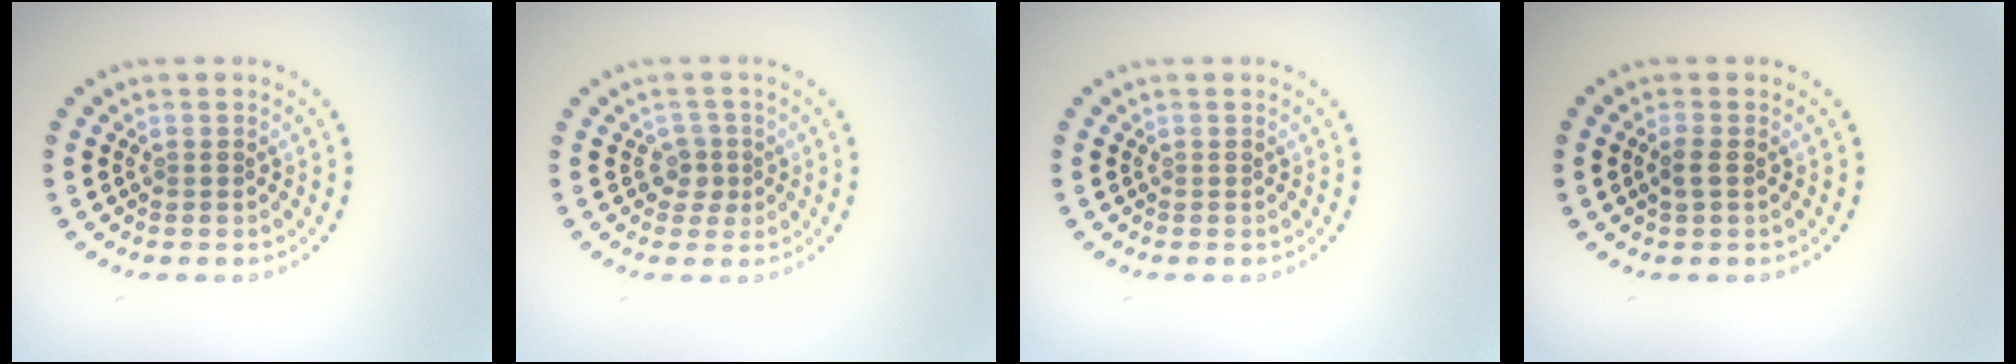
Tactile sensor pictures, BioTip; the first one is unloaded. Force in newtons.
{"total": 1.7, "press": 1.3, "slide": 1.2}
{"total": 0.0}
{"total": 1.3, "press": 1.2, "slide": 0.5}